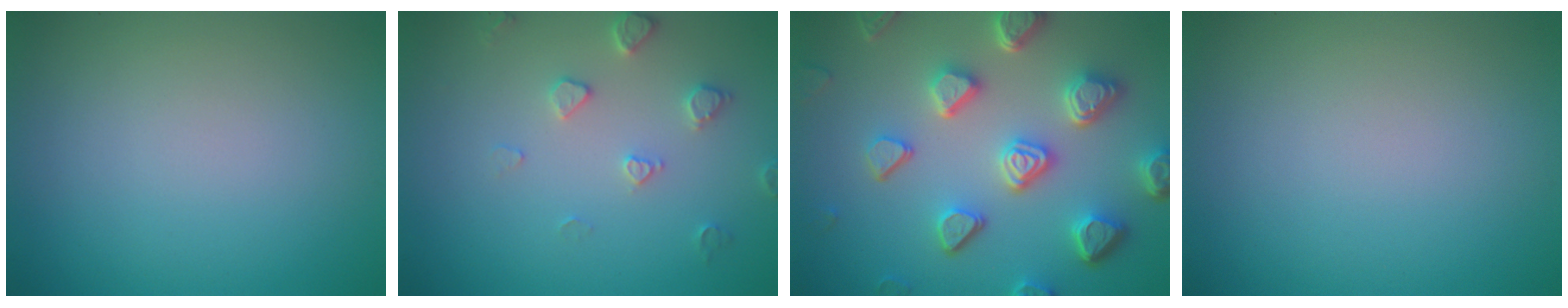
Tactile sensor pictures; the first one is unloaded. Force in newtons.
{"total": 2.2, "press": 2.2, "slide": 0.4}
{"total": 6.7, "press": 5.4, "slide": 4.0}
{"total": 0.0}